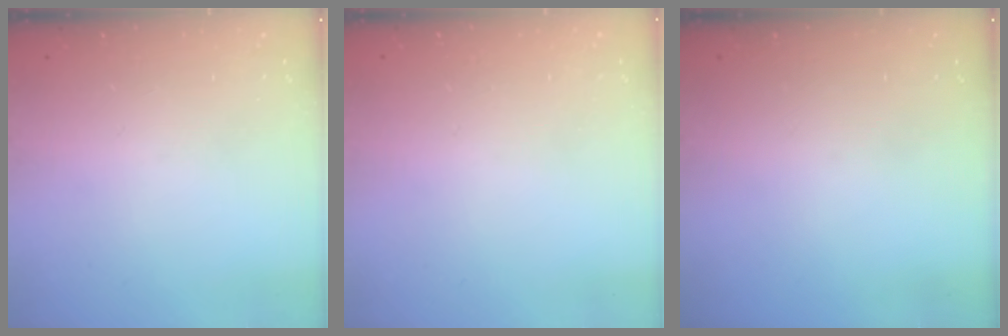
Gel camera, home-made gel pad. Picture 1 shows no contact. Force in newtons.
{"total": 2.5, "press": 2.5, "slide": 0.2}
{"total": 0.0}